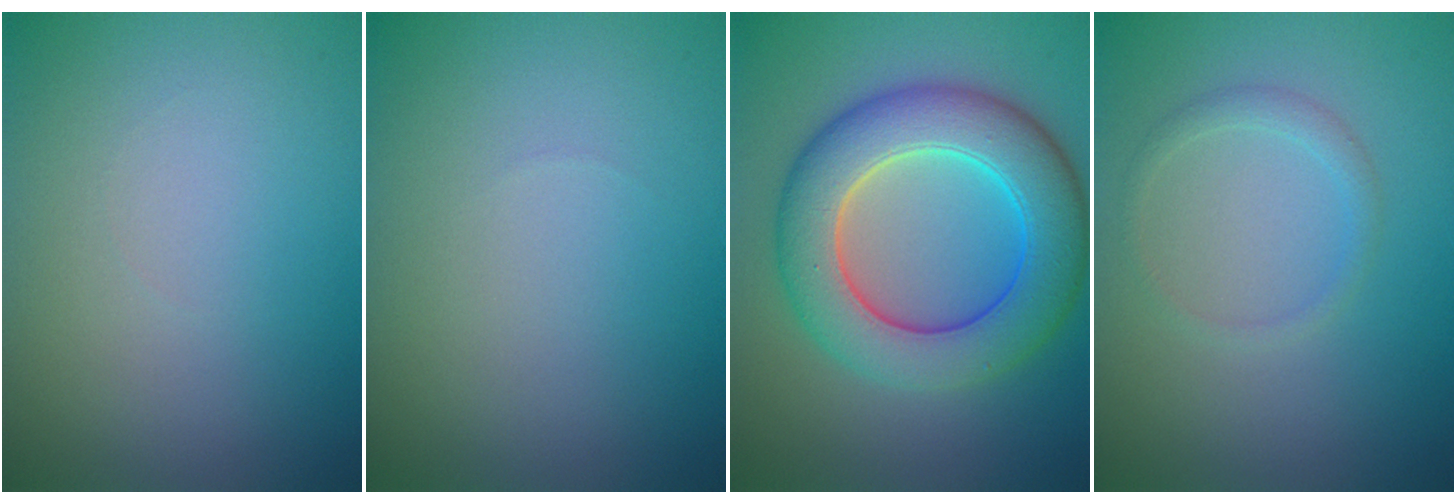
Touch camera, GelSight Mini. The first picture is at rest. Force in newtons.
{"total": 0.0}
{"total": 8.8, "press": 8.8, "slide": 0.2}
{"total": 1.2, "press": 1.1, "slide": 0.1}